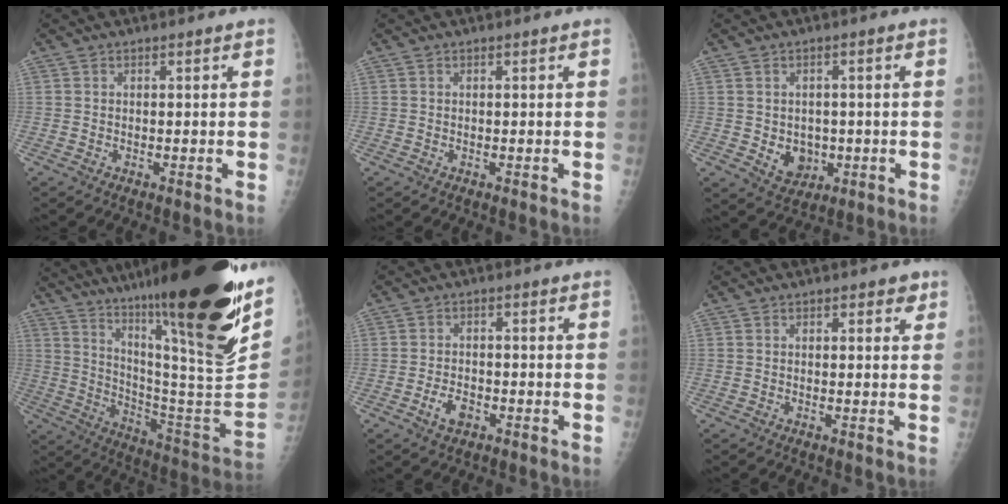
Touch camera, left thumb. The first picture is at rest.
{"total": 0.0}
{"total": 6.2, "force": [-1.0, 5.1, 3.4], "torque": [-0.022, 0.000, -0.002]}
{"total": 34.7, "force": [22.3, 4.3, 26.2], "torque": [-0.351, -0.089, 0.345]}
{"total": 3.9, "force": [-1.9, 2.4, 2.5], "torque": [-0.039, 0.013, -0.034]}
{"total": 2.3, "force": [1.1, 1.4, 1.4], "torque": [0.001, -0.001, 0.009]}